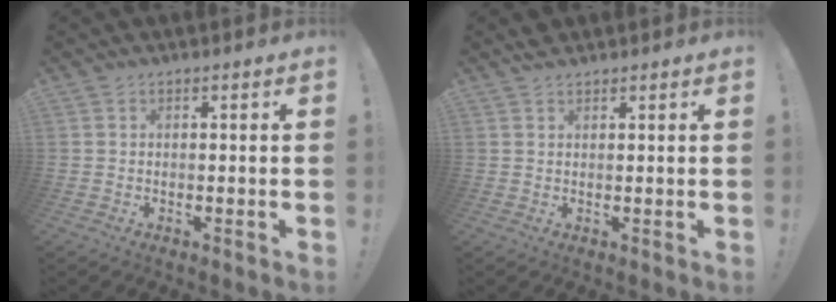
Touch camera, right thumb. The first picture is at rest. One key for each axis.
{"total": 1.7, "fx": 1.5, "fy": 0.6, "fz": 0.2, "tx": 0.010, "ty": -0.010, "tz": 0.026}